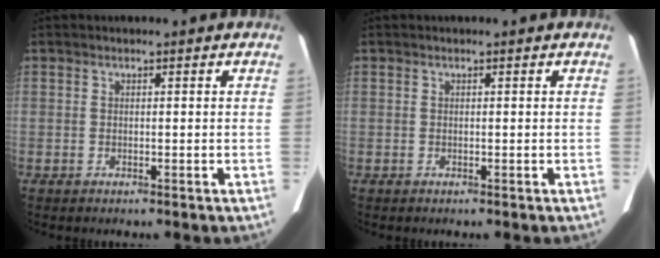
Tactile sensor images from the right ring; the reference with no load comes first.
{"total": 0.0}